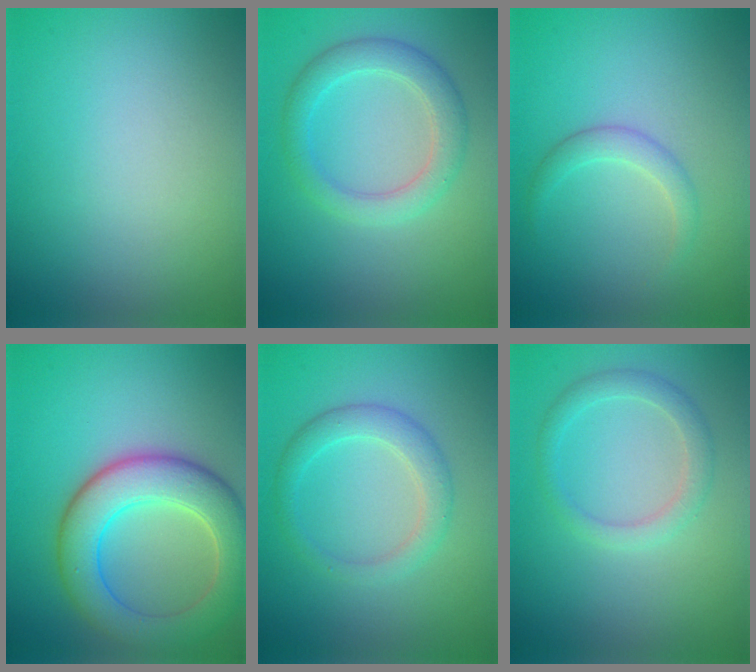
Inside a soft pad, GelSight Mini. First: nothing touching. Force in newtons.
{"total": 3.4, "press": 3.4, "slide": 0.1}
{"total": 1.7, "press": 1.7, "slide": 0.0}
{"total": 7.7, "press": 7.7, "slide": 0.5}
{"total": 2.7, "press": 2.7, "slide": 0.2}
{"total": 2.3, "press": 2.3, "slide": 0.1}